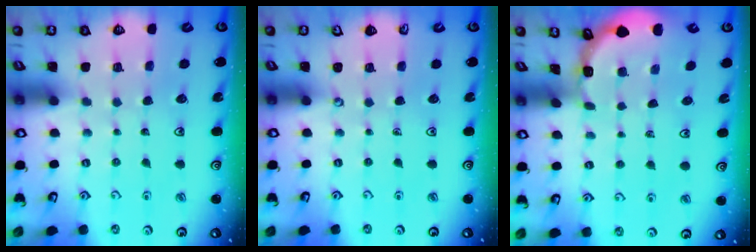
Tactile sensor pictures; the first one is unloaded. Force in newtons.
{"total": 0.0}
{"total": 1.2, "press": 1.2, "slide": 0.1}